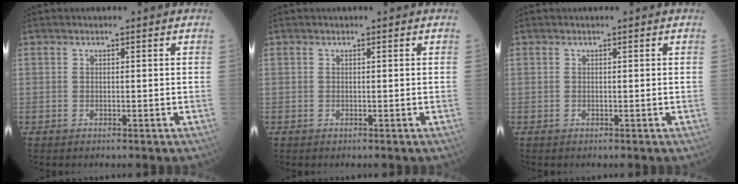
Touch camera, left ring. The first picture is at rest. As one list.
[{"total": 0.0}, {"total": 0.0}]